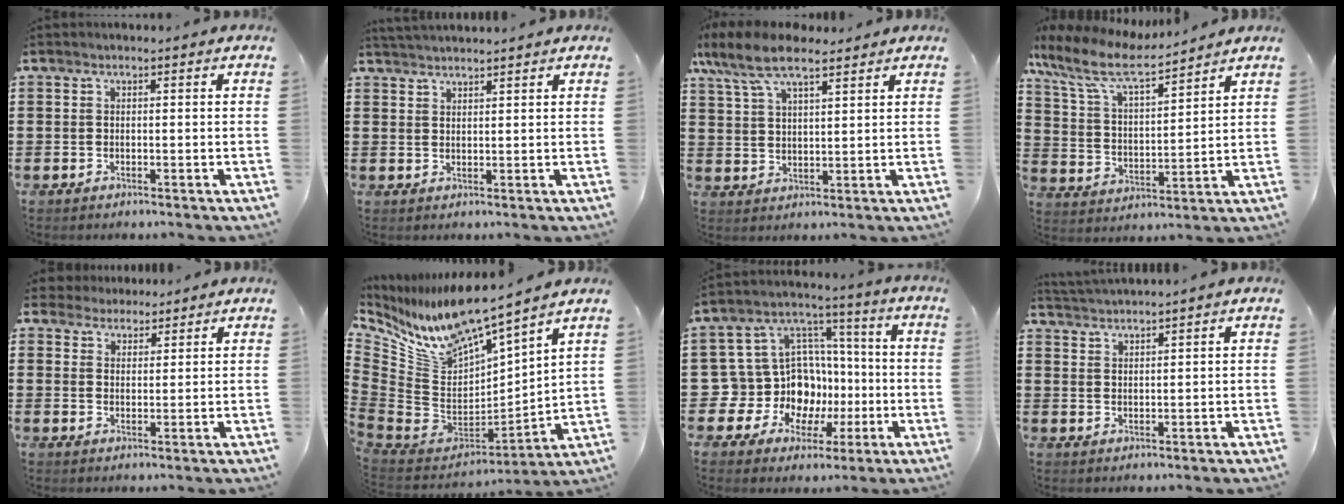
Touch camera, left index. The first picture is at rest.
{"total": 2.0, "force": [2.0, -0.2, 0.1], "torque": [-0.006, 0.001, 0.039]}
{"total": 9.2, "force": [6.9, 2.9, 5.3], "torque": [-0.121, -0.008, 0.127]}
{"total": 8.8, "force": [7.3, 2.0, 4.6], "torque": [-0.118, -0.031, 0.125]}
{"total": 3.1, "force": [2.8, 1.4, -0.3], "torque": [-0.006, 0.005, 0.052]}
{"total": 10.9, "force": [9.8, 1.8, 4.4], "torque": [-0.147, -0.090, 0.167]}
{"total": 12.2, "force": [-2.3, 11.4, 3.7], "torque": [-0.106, -0.012, -0.019]}
{"total": 2.1, "force": [2.1, -0.5, -0.2], "torque": [-0.002, -0.002, 0.041]}